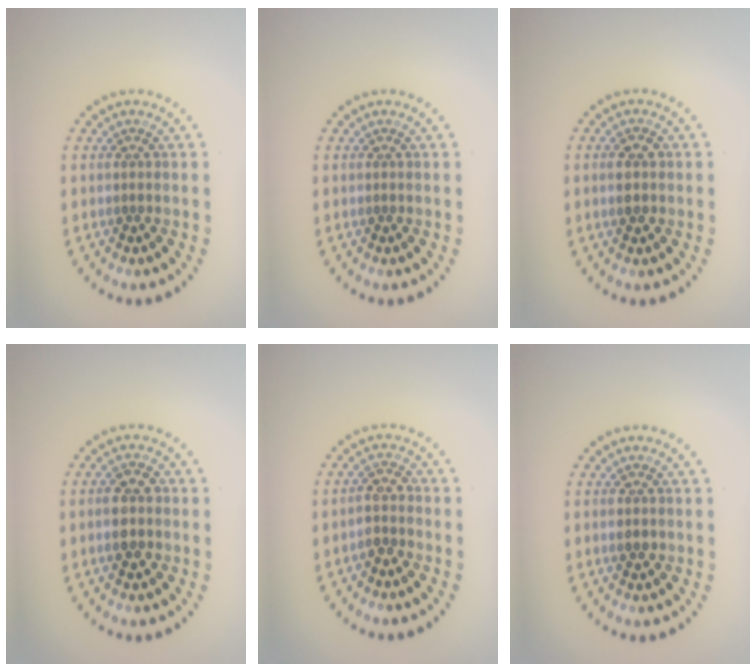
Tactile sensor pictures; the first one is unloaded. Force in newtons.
{"total": 0.0}
{"total": 1.8, "press": 1.8, "slide": 0.1}
{"total": 2.6, "press": 2.6, "slide": 0.1}
{"total": 2.0, "press": 1.8, "slide": 1.0}
{"total": 1.4, "press": 1.4, "slide": 0.2}